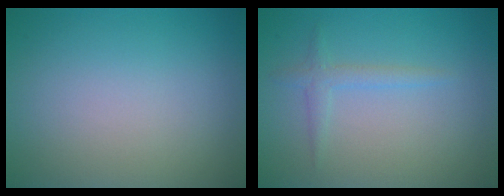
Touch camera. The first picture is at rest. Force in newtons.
{"total": 1.4, "press": 1.4, "slide": 0.1}